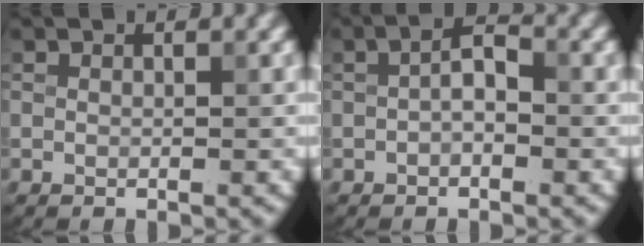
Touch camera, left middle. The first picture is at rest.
{"total": 2.3, "force": [-0.1, 1.1, 2.0], "torque": [-0.036, 0.012, -0.005]}